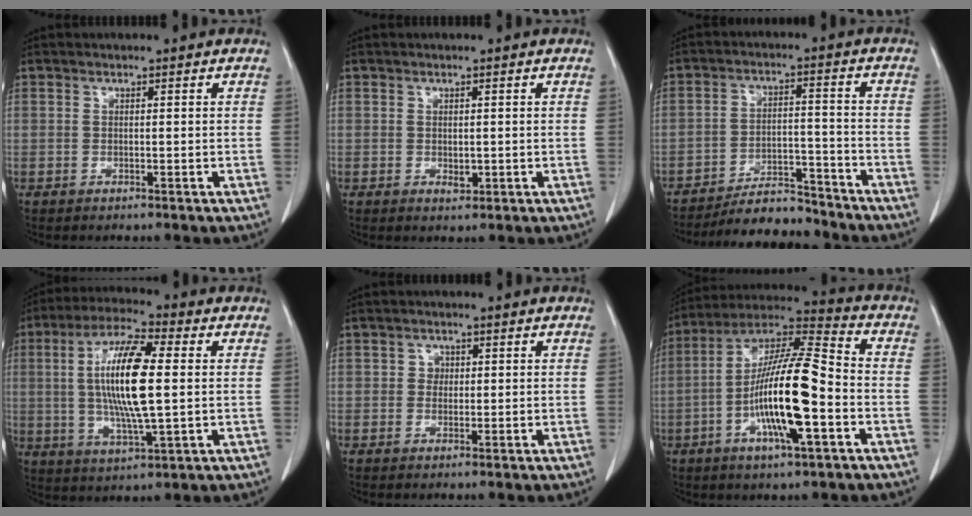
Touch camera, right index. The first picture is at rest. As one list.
[{"total": 1.5, "force": [-0.1, 0.9, 1.1], "torque": [-0.012, -0.001, 0.005]}, {"total": 9.6, "force": [-9.2, 1.7, 2.1], "torque": [-0.030, 0.010, -0.154]}, {"total": 14.2, "force": [1.0, 2.2, 14.0], "torque": [-0.273, 0.000, 0.015]}, {"total": 1.4, "force": [0.3, 1.2, 0.5], "torque": [-0.005, 0.001, 0.002]}, {"total": 17.2, "force": [-4.3, 2.2, 16.5], "torque": [-0.313, 0.001, -0.078]}]